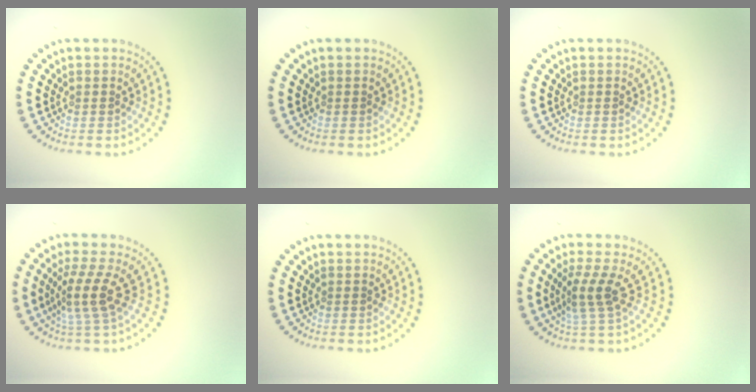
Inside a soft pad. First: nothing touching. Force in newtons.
{"total": 0.0}
{"total": 0.0}
{"total": 3.6, "press": 2.5, "slide": 2.6}
{"total": 0.0}
{"total": 2.5, "press": 1.9, "slide": 1.7}